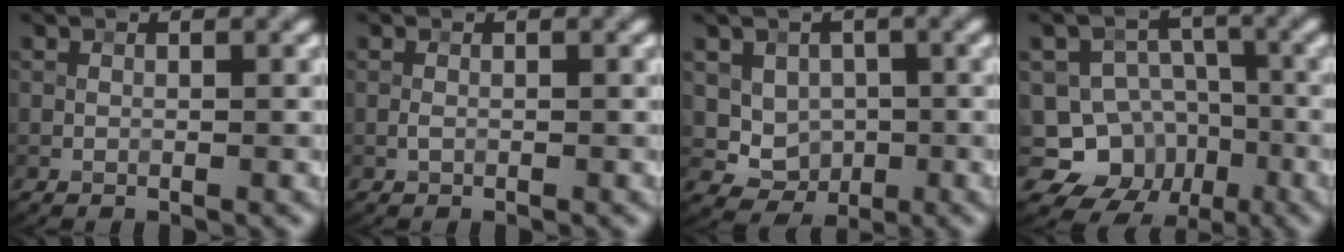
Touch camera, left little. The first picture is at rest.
{"total": 0.5, "force": [-0.2, 0.3, 0.4], "torque": [-0.010, 0.001, -0.003]}
{"total": 3.6, "force": [0.2, 3.1, 1.7], "torque": [-0.019, -0.007, 0.007]}
{"total": 9.6, "force": [-3.7, 8.3, 3.1], "torque": [-0.033, 0.003, -0.085]}